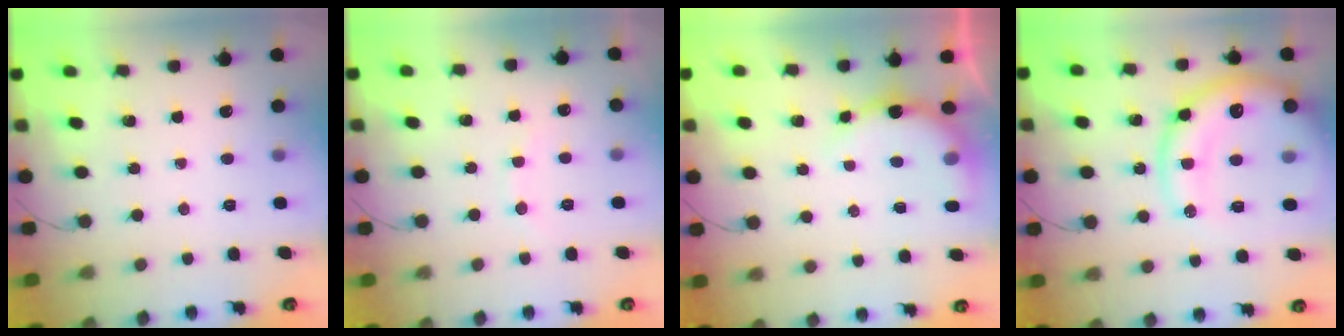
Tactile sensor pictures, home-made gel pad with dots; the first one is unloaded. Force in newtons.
{"total": 5.4, "press": 5.4, "slide": 0.7}
{"total": 8.2, "press": 8.2, "slide": 0.4}
{"total": 18.7, "press": 18.3, "slide": 3.8}